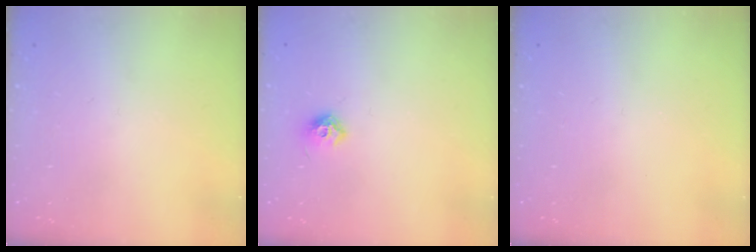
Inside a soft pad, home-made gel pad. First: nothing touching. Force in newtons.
{"total": 7.9, "press": 7.8, "slide": 0.9}
{"total": 0.0}